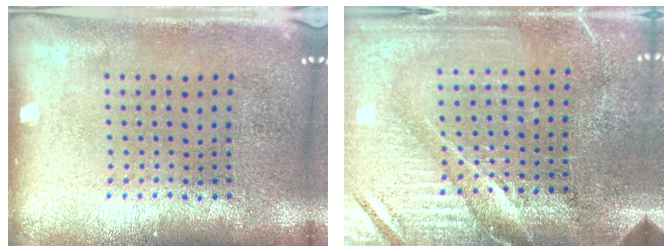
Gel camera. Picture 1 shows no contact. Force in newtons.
{"total": 4.1, "press": 3.7, "slide": 1.7}